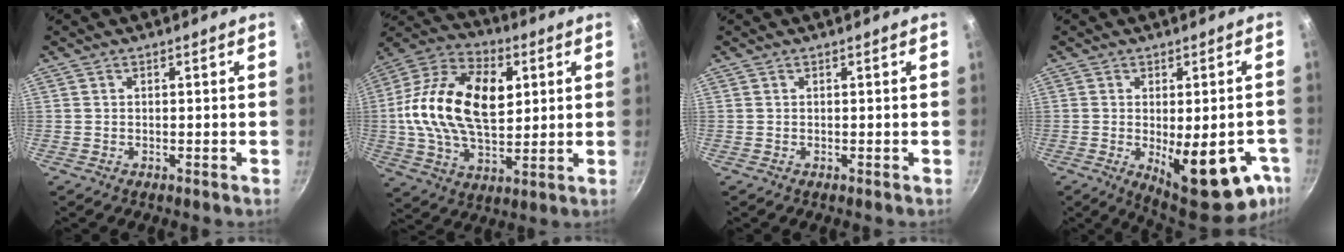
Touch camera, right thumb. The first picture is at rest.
{"total": 21.9, "force": [3.3, 13.3, 17.1], "torque": [-0.302, 0.011, 0.044]}
{"total": 0.0}
{"total": 18.7, "force": [-6.3, 7.4, 16.0], "torque": [-0.164, -0.012, -0.066]}